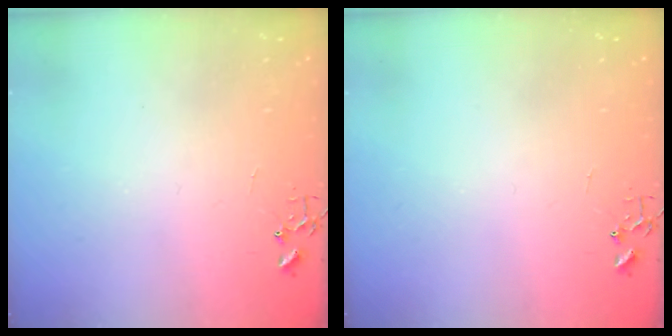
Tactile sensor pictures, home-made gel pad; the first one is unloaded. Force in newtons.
{"total": 0.0}